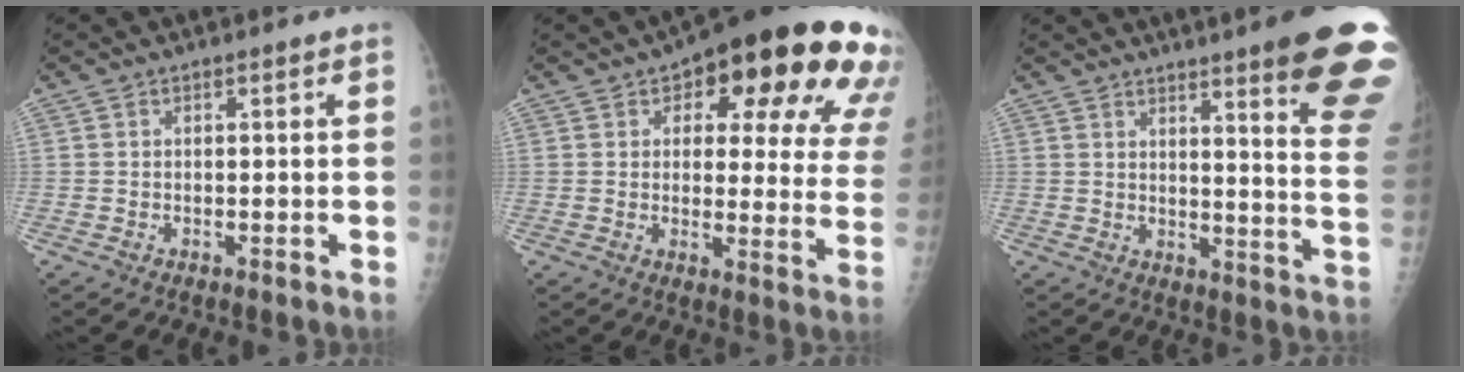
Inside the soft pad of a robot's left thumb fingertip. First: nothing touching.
{"total": 25.3, "force": [12.8, 9.8, 19.5], "torque": [-0.201, -0.015, 0.151]}
{"total": 19.5, "force": [12.9, 1.4, 14.6], "torque": [-0.165, -0.078, 0.155]}